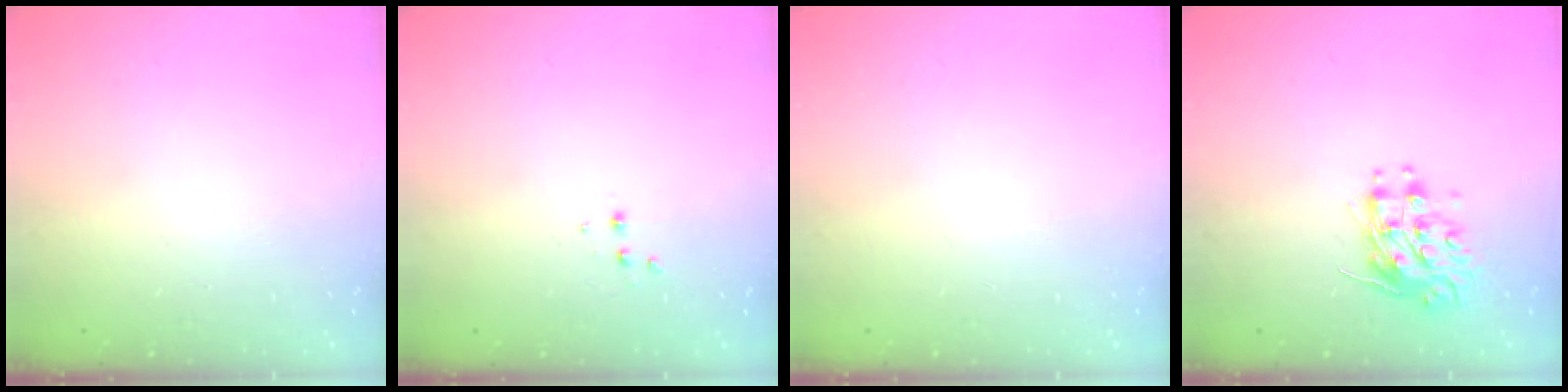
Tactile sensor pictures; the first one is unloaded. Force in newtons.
{"total": 1.9, "press": 1.9, "slide": 0.2}
{"total": 0.0}
{"total": 8.9, "press": 8.9, "slide": 0.2}